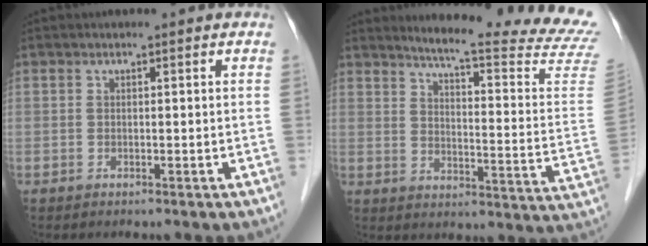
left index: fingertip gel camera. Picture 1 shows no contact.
{"total": 20.2, "force": [19.0, -1.7, 6.7], "torque": [-0.104, -0.135, 0.219]}